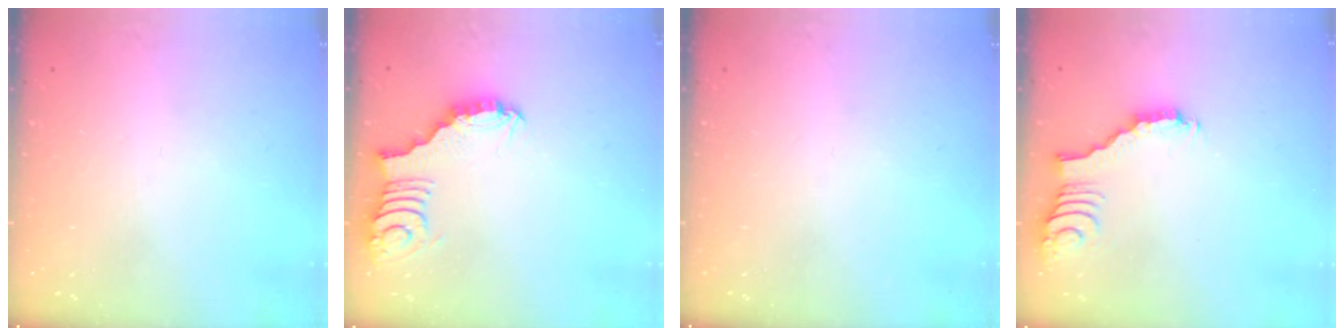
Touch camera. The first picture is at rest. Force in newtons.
{"total": 3.0, "press": 3.0, "slide": 0.0}
{"total": 0.0}
{"total": 2.6, "press": 2.6, "slide": 0.4}